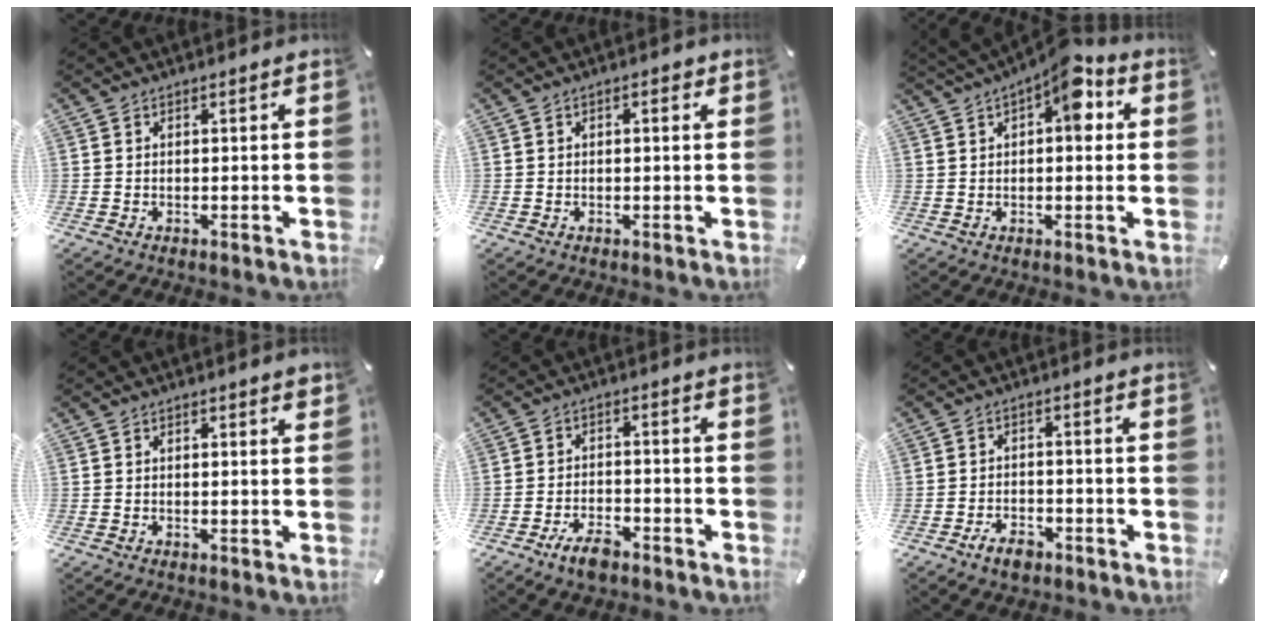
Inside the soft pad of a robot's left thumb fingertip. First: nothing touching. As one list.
[{"total": 1.4, "force": [0.2, 0.7, 1.2], "torque": [-0.022, 0.005, 0.001]}, {"total": 10.2, "force": [4.6, 4.9, 7.8], "torque": [-0.096, -0.020, 0.074]}, {"total": 0.8, "force": [0.6, 0.1, 0.5], "torque": [-0.002, -0.003, 0.008]}, {"total": 5.4, "force": [-4.0, 2.3, 2.8], "torque": [-0.052, 0.022, -0.074]}, {"total": 4.3, "force": [-3.1, 2.4, 1.8], "torque": [-0.041, 0.013, -0.060]}]